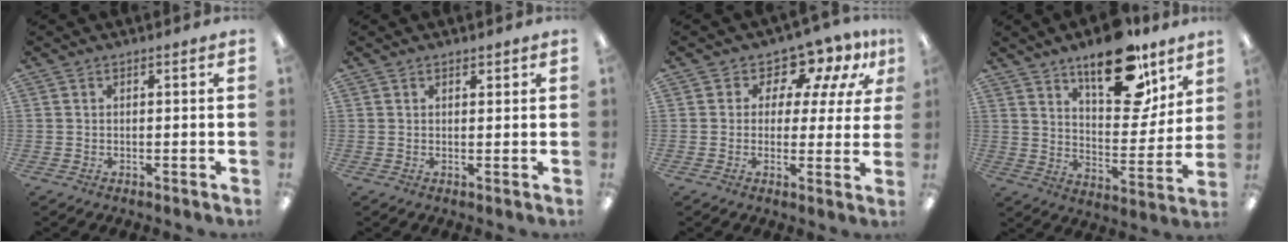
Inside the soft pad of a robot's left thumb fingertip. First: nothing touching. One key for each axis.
{"total": 1.5, "fx": 1.1, "fy": 0.7, "fz": 0.5, "tx": -0.004, "ty": 0.000, "tz": 0.019}
{"total": 8.4, "fx": 6.0, "fy": 4.8, "fz": 3.5, "tx": -0.065, "ty": -0.046, "tz": 0.106}
{"total": 20.7, "fx": 13.9, "fy": 9.3, "fz": 12.2, "tx": -0.159, "ty": -0.082, "tz": 0.229}